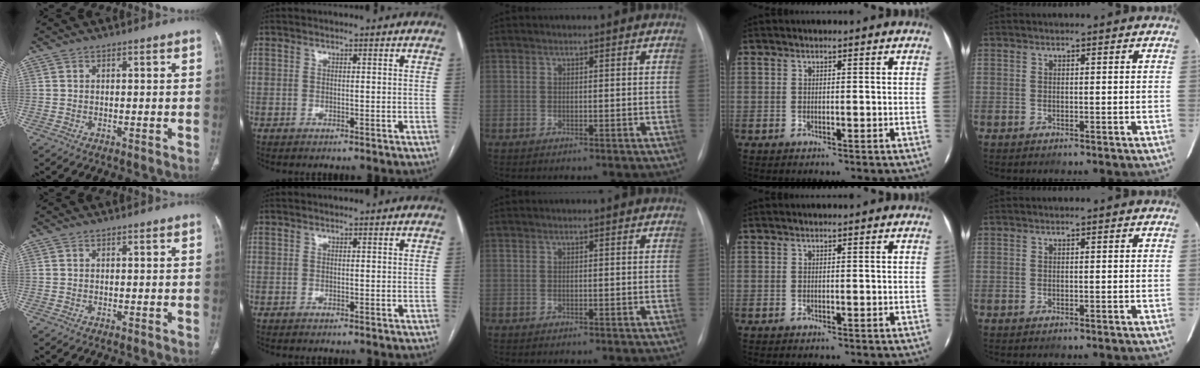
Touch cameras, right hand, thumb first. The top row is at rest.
{}